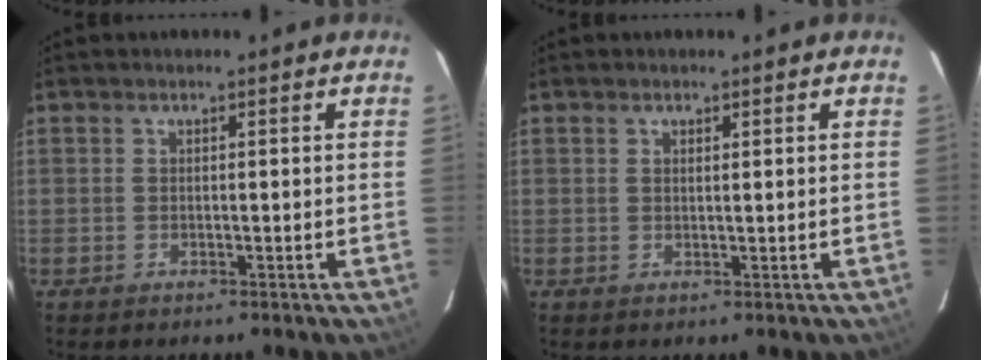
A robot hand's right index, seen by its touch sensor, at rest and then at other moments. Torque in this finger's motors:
{"motor_torque": [-0.28, 0.12, -0.11, -0.01]}